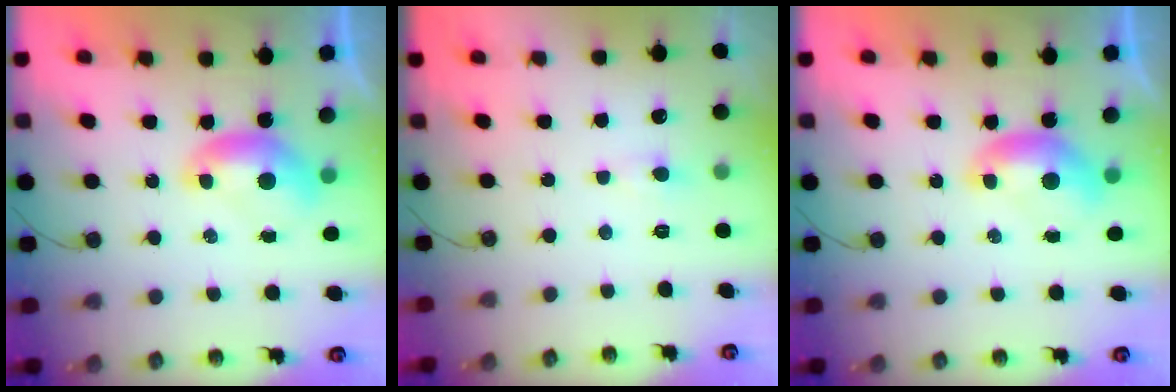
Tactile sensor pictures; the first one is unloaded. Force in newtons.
{"total": 0.8, "press": 0.7, "slide": 0.3}
{"total": 0.0}